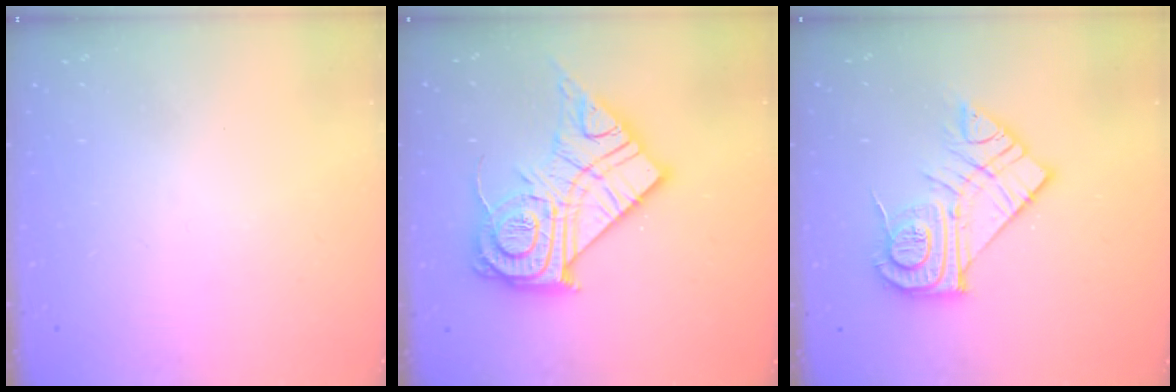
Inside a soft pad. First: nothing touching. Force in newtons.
{"total": 23.3, "press": 23.3, "slide": 1.7}
{"total": 15.9, "press": 15.9, "slide": 1.0}